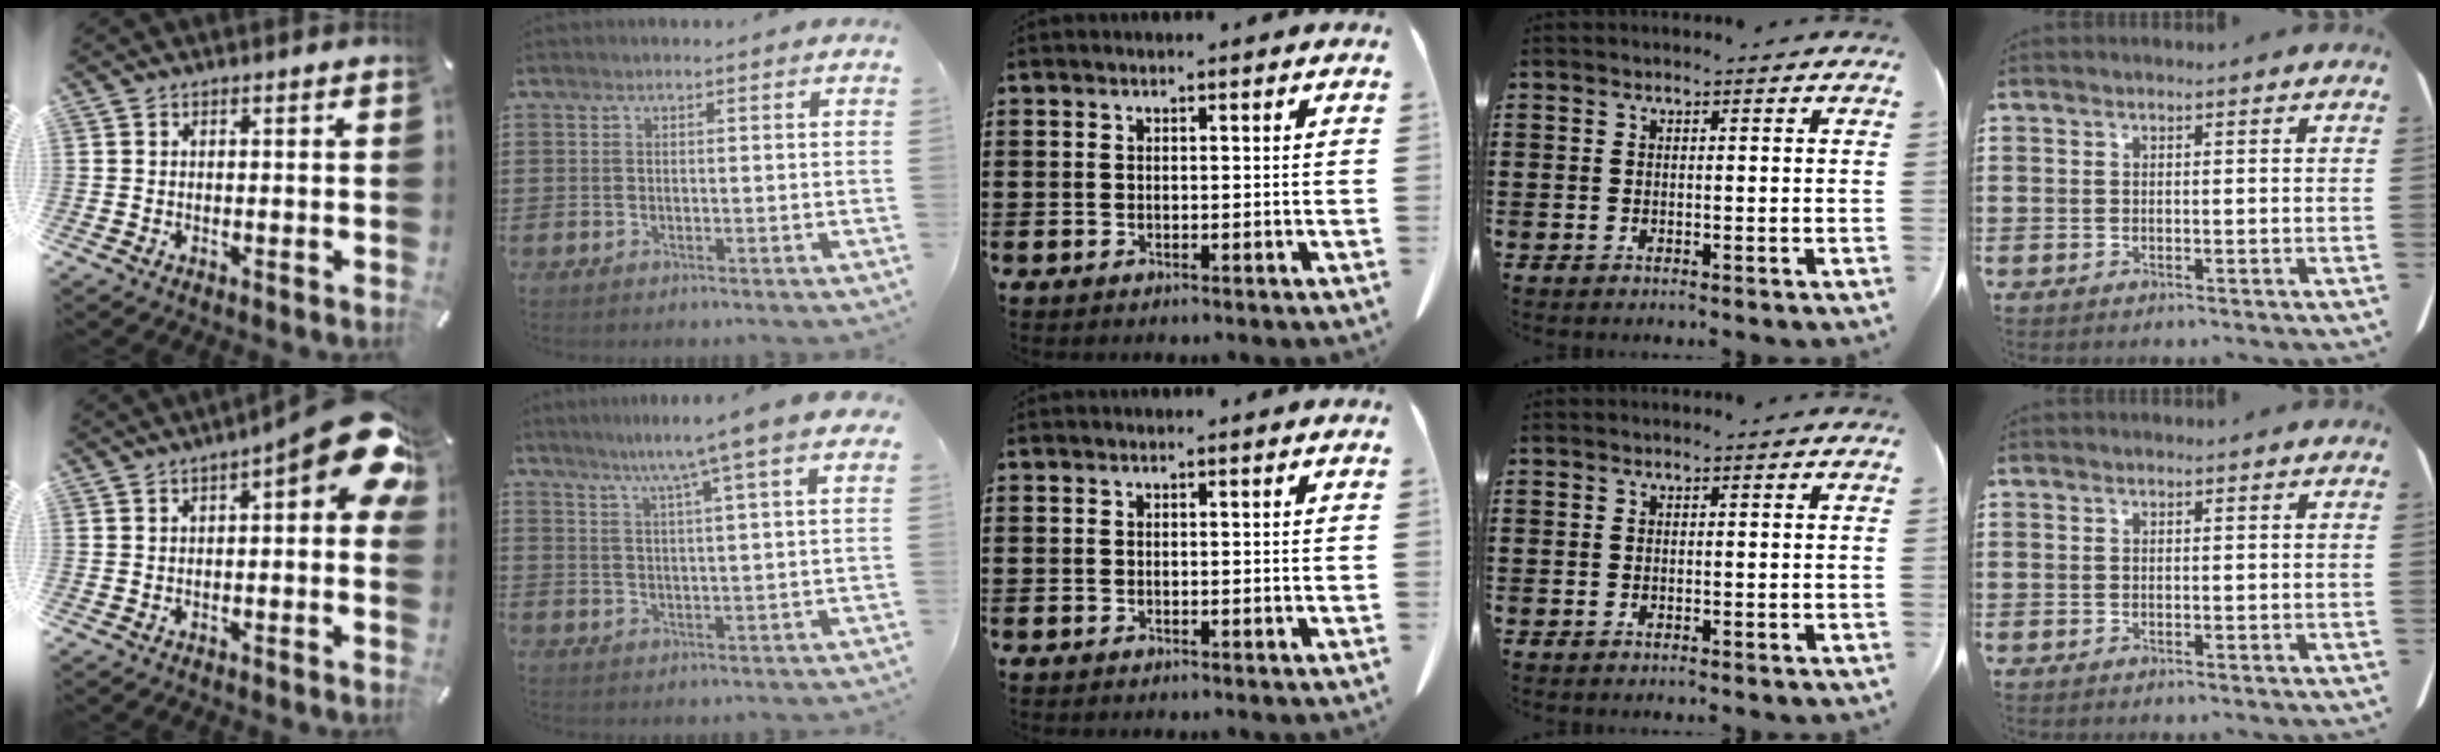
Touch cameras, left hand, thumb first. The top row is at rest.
{"thumb": {"total": 12.9, "force": [4.4, 4.0, 11.4], "torque": [-0.151, -0.035, 0.072]}, "index": {"total": 7.6, "force": [5.4, -0.4, 5.4], "torque": [-0.113, -0.020, 0.086]}}